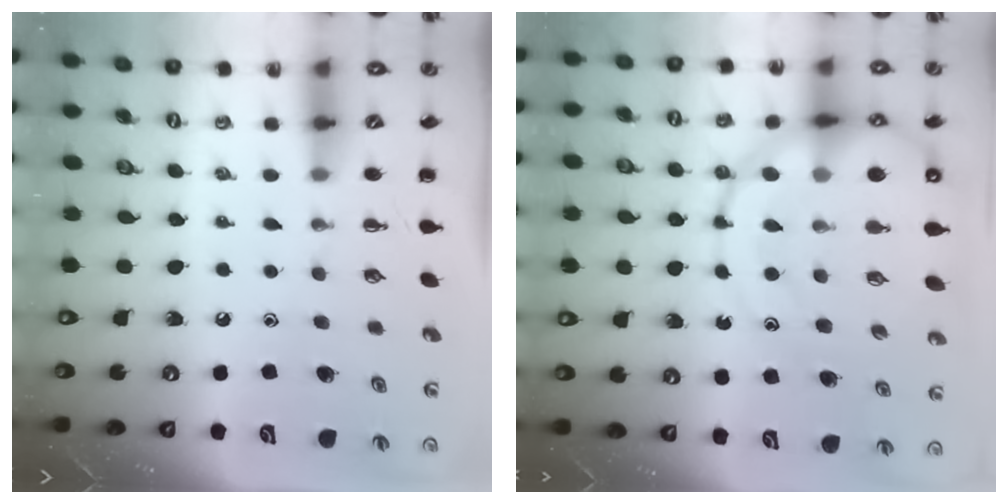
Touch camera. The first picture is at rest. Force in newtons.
{"total": 20.8, "press": 20.6, "slide": 3.0}